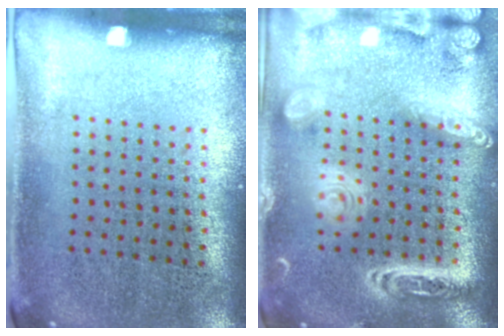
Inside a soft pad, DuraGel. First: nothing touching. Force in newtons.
{"total": 2.7, "press": 2.7, "slide": 0.2}